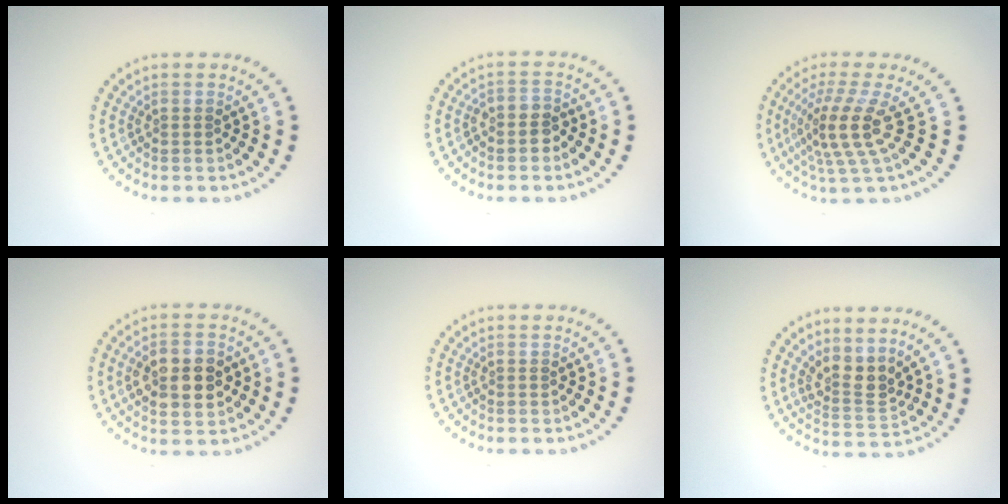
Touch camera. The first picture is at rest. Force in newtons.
{"total": 1.9, "press": 1.7, "slide": 0.8}
{"total": 4.5, "press": 3.2, "slide": 3.2}
{"total": 4.8, "press": 4.8, "slide": 0.1}
{"total": 0.0}
{"total": 2.9, "press": 2.3, "slide": 1.6}